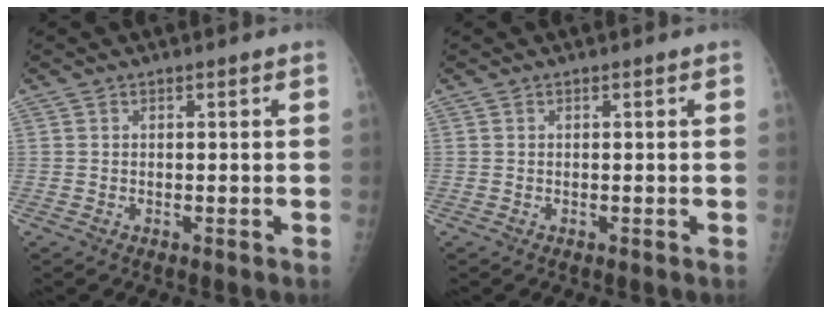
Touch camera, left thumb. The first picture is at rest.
{"total": 0.0}